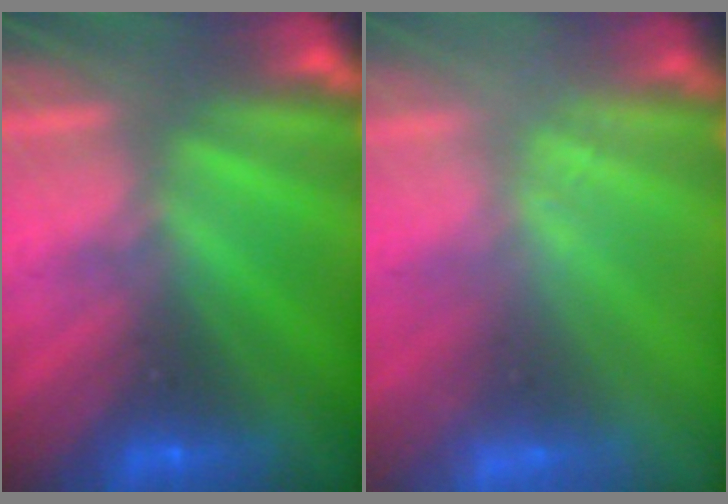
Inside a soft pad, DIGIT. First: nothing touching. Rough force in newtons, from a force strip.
{"total": 2.4}